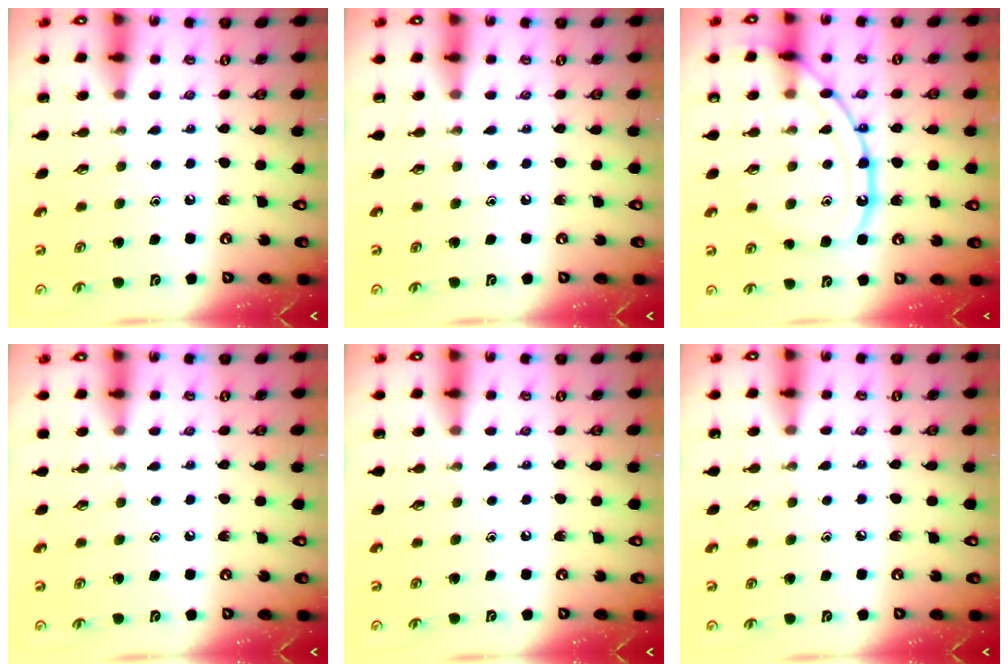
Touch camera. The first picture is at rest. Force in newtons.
{"total": 0.0}
{"total": 14.9, "press": 14.9, "slide": 1.0}
{"total": 1.9, "press": 1.9, "slide": 0.1}
{"total": 0.0}
{"total": 4.2, "press": 4.2, "slide": 0.7}